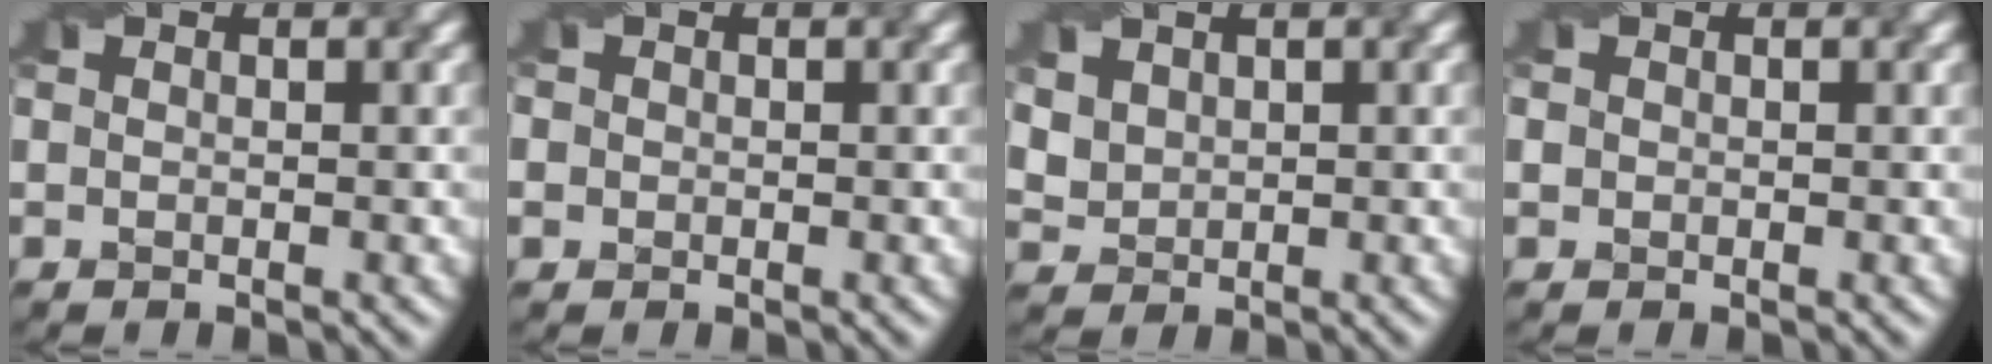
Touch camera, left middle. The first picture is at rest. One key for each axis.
{"total": 2.2, "fx": 0.6, "fy": 1.9, "fz": 0.9, "tx": -0.008, "ty": 0.021, "tz": -0.006}
{"total": 3.1, "fx": 1.8, "fy": 2.2, "fz": 1.1, "tx": -0.052, "ty": 0.006, "tz": 0.052}
{"total": 1.0, "fx": 0.4, "fy": 0.8, "fz": 0.4, "tx": -0.003, "ty": 0.015, "tz": 0.005}